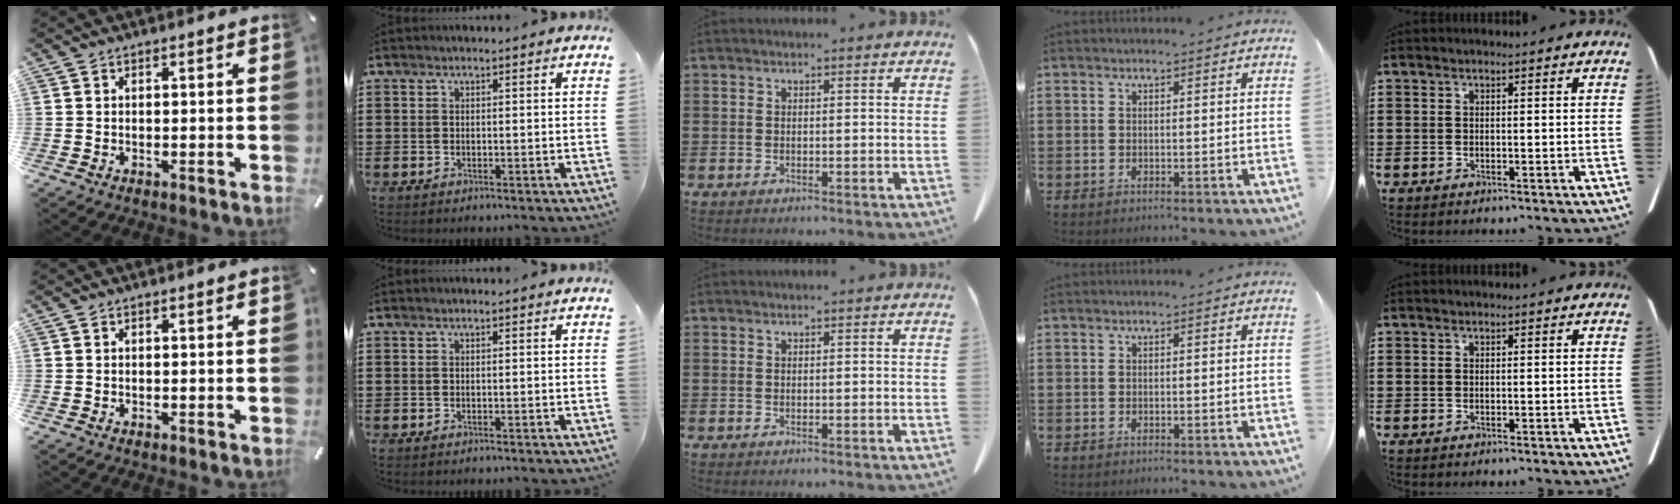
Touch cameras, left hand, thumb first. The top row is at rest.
{}